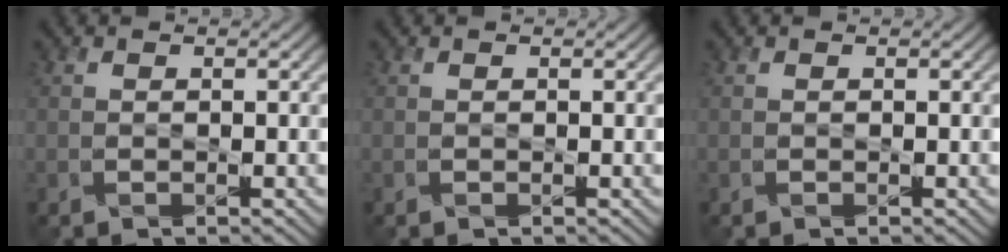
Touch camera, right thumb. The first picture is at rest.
{"total": 0.0}
{"total": 0.0}